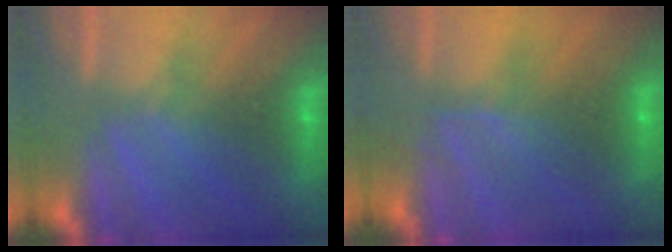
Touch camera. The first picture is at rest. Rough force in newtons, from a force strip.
{"total": 2.5}